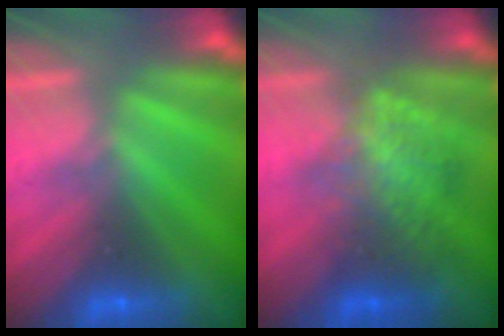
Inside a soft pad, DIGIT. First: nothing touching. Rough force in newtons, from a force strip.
{"total": 2.3}